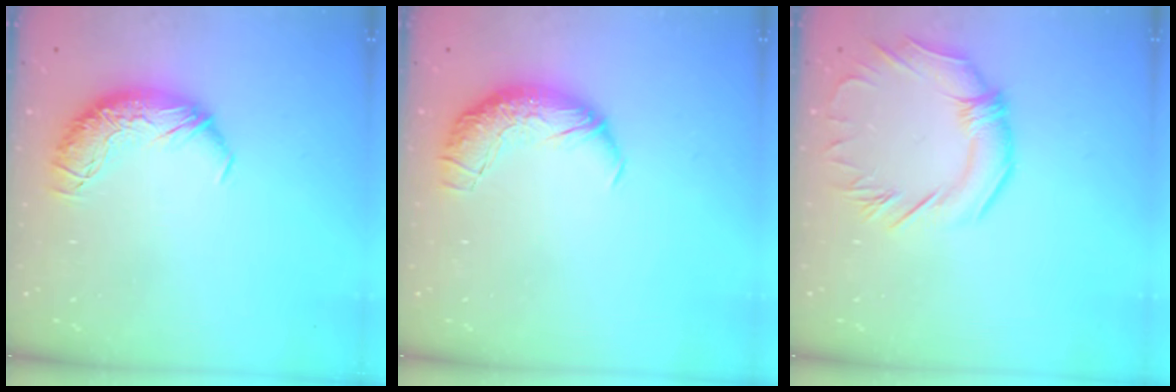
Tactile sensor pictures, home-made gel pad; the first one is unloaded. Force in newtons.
{"total": 2.5, "press": 1.3, "slide": 2.2}
{"total": 2.6, "press": 2.2, "slide": 1.4}